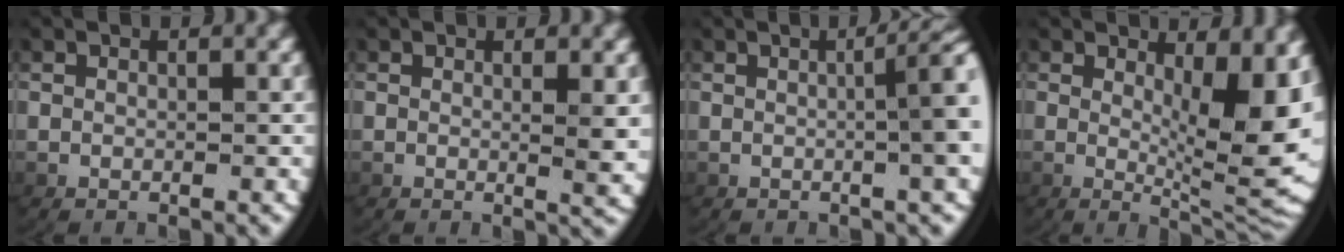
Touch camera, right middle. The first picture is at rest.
{"total": 1.6, "force": [0.3, -0.1, 1.6], "torque": [-0.025, -0.013, 0.008]}
{"total": 5.5, "force": [0.6, 1.6, 5.3], "torque": [-0.053, 0.017, 0.005]}
{"total": 9.2, "force": [1.6, 2.9, 8.6], "torque": [-0.105, -0.023, 0.039]}